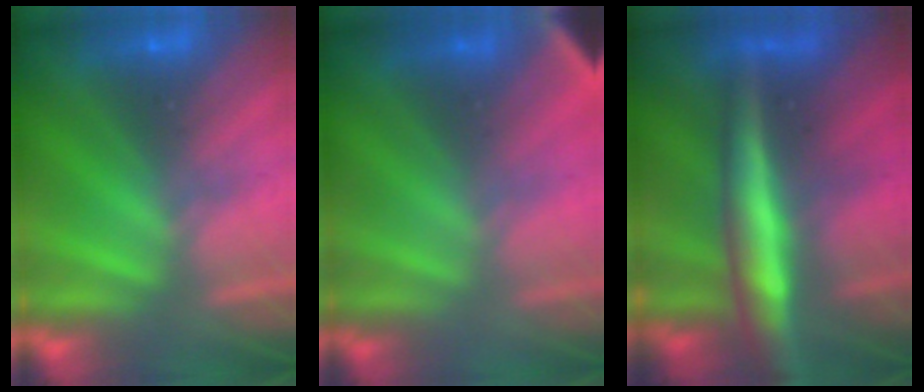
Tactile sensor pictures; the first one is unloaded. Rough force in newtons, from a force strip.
{"total": 2.8}
{"total": 7.0}